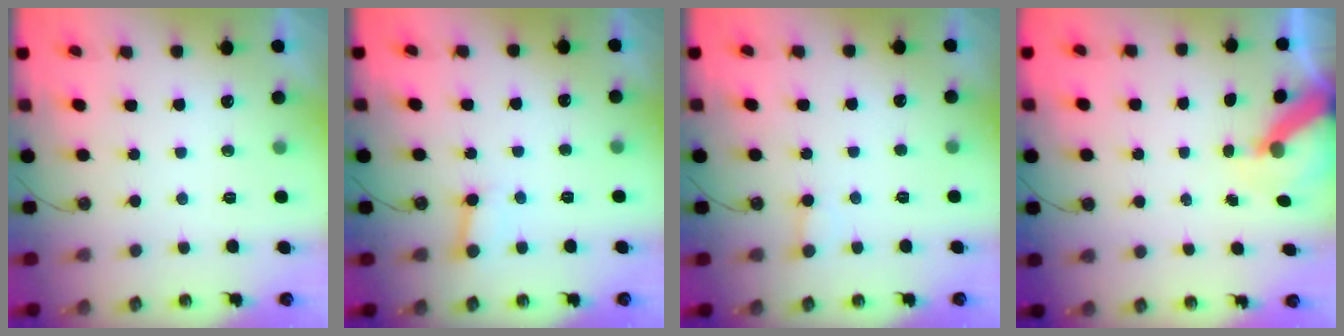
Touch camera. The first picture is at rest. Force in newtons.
{"total": 4.4, "press": 4.4, "slide": 0.4}
{"total": 1.9, "press": 1.9, "slide": 0.2}
{"total": 7.1, "press": 7.1, "slide": 0.5}